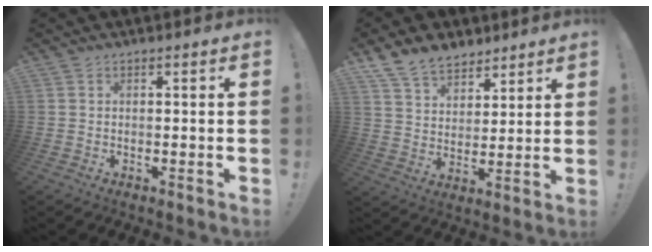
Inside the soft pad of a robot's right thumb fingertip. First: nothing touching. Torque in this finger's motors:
{"motor_torque": [-0.52, 1.67, 0.82, 0.71, 0.31]}